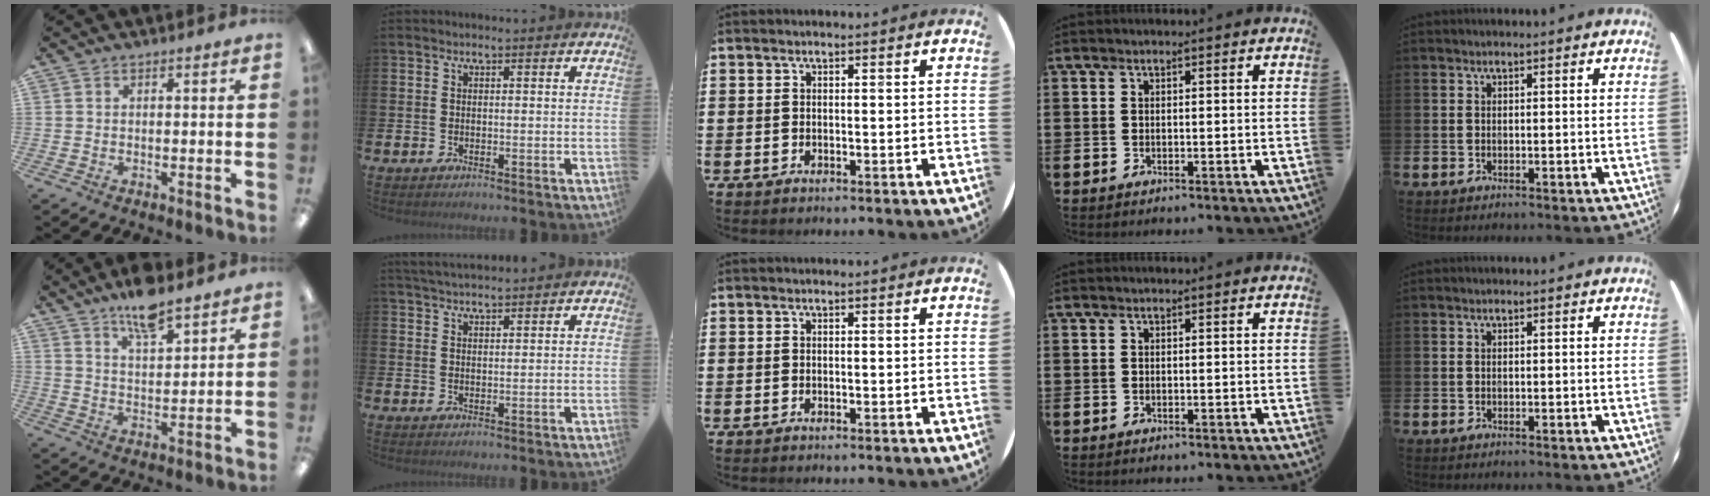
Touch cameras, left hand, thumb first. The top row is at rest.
{"thumb": {"total": 9.1, "force": [7.3, 2.8, 4.7], "torque": [-0.077, -0.041, 0.128]}, "index": {"total": 3.2, "force": [3.1, 0.4, 0.6], "torque": [-0.015, -0.013, 0.057]}}